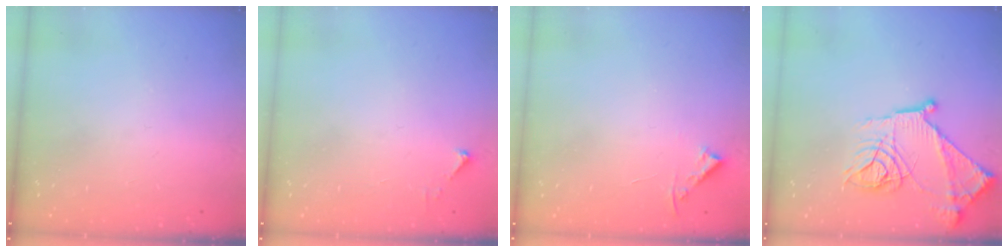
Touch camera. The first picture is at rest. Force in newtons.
{"total": 2.5, "press": 2.5, "slide": 0.3}
{"total": 3.8, "press": 3.8, "slide": 0.6}
{"total": 16.5, "press": 16.5, "slide": 1.3}